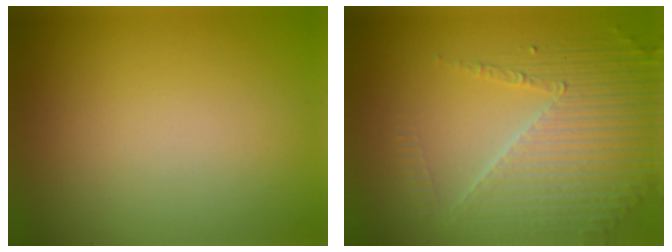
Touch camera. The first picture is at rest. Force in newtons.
{"total": 5.4, "press": 4.4, "slide": 3.2}